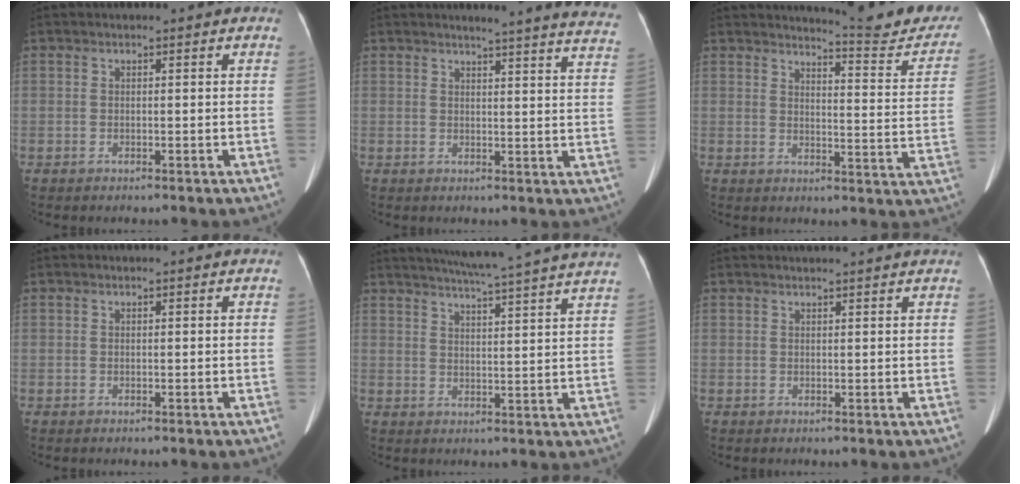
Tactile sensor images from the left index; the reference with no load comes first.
{"total": 16.5, "force": [15.6, -0.1, 5.6], "torque": [-0.065, -0.076, 0.159]}
{"total": 12.6, "force": [12.2, 0.5, 3.0], "torque": [-0.027, -0.064, 0.133]}
{"total": 0.0}
{"total": 18.0, "force": [16.0, -1.3, 8.0], "torque": [-0.136, -0.015, 0.202]}
{"total": 5.1, "force": [4.9, -0.3, 1.5], "torque": [-0.016, 0.024, 0.054]}